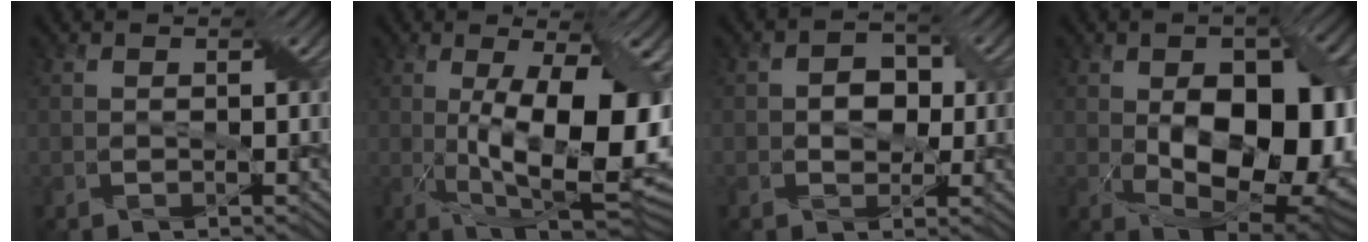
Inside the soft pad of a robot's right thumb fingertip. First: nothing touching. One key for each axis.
{"total": 17.1, "fx": -0.8, "fy": 7.0, "fz": 15.6, "tx": -0.232, "ty": -0.010, "tz": -0.007}
{"total": 2.7, "fx": 0.1, "fy": 2.4, "fz": 1.3, "tx": -0.018, "ty": 0.003, "tz": -0.007}
{"total": 16.5, "fx": -1.3, "fy": 9.7, "fz": 13.3, "tx": -0.179, "ty": -0.031, "tz": 0.002}